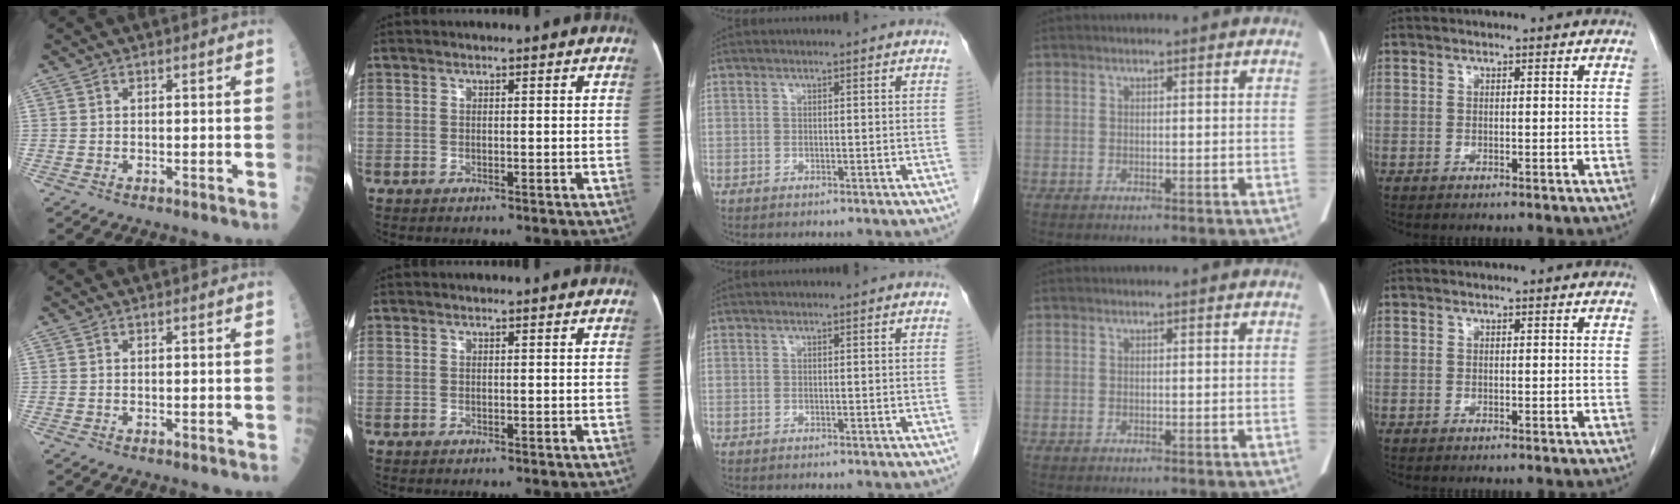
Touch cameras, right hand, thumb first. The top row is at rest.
{}